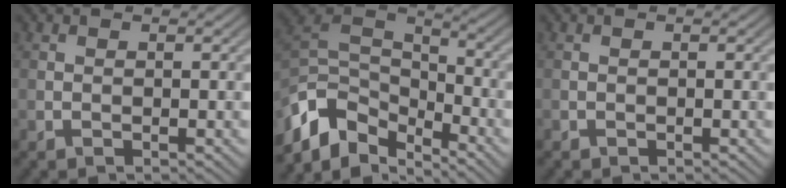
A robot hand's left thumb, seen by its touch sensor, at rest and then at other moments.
{"total": 10.1, "force": [-5.9, 5.7, 5.9], "torque": [-0.133, -0.003, -0.129]}
{"total": 0.0}